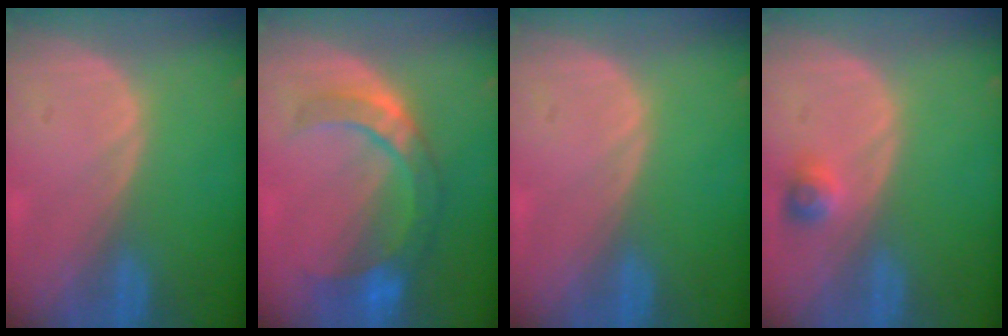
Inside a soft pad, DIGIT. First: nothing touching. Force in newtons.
{"total": 8.2, "press": 7.6, "slide": 3.1}
{"total": 0.0}
{"total": 2.2, "press": 2.2, "slide": 0.2}